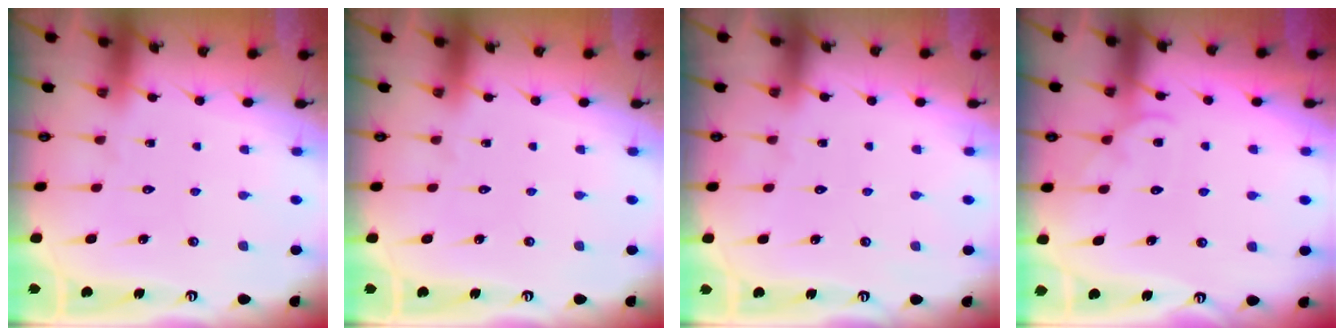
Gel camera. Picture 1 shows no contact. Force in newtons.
{"total": 0.0}
{"total": 0.0}
{"total": 4.9, "press": 4.9, "slide": 0.6}